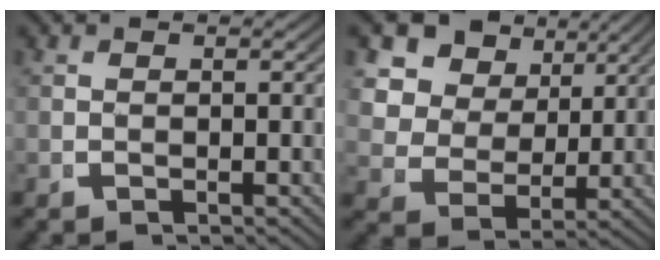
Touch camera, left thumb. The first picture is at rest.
{"total": 10.8, "force": [3.2, 8.6, 5.8], "torque": [-0.143, -0.023, 0.055]}